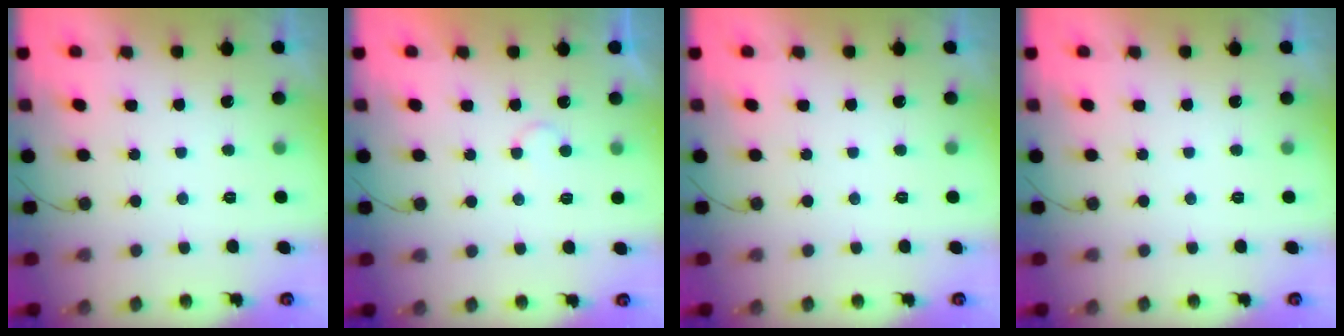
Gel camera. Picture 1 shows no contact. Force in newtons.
{"total": 3.6, "press": 3.6, "slide": 0.3}
{"total": 0.0}
{"total": 0.0}